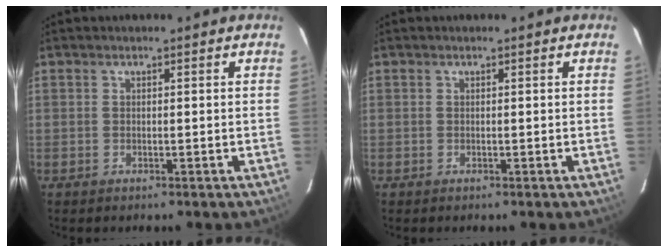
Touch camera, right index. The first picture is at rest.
{"total": 0.0}